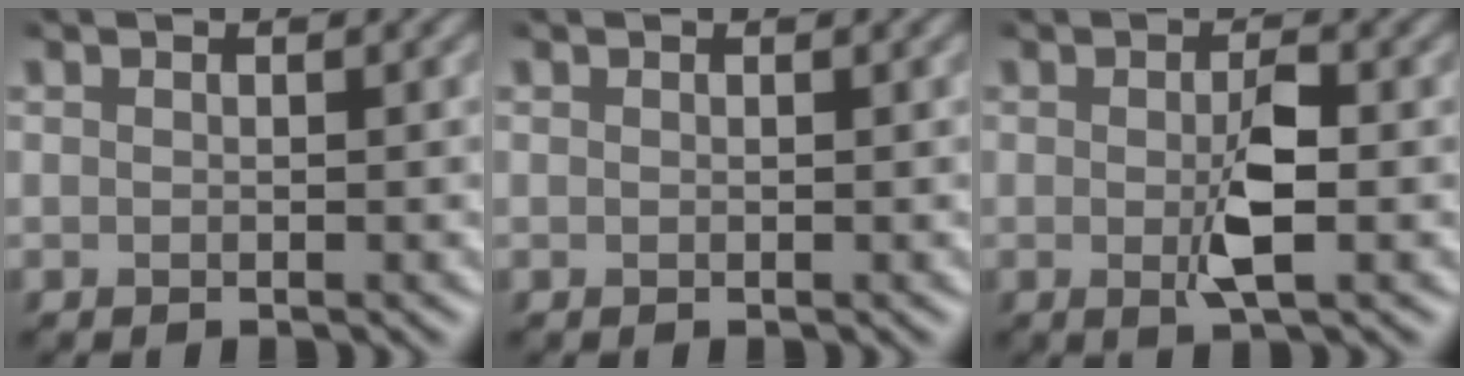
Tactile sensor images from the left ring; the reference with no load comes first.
{"total": 0.0}
{"total": 3.1, "force": [-0.6, 0.8, 3.0], "torque": [-0.058, -0.001, -0.010]}